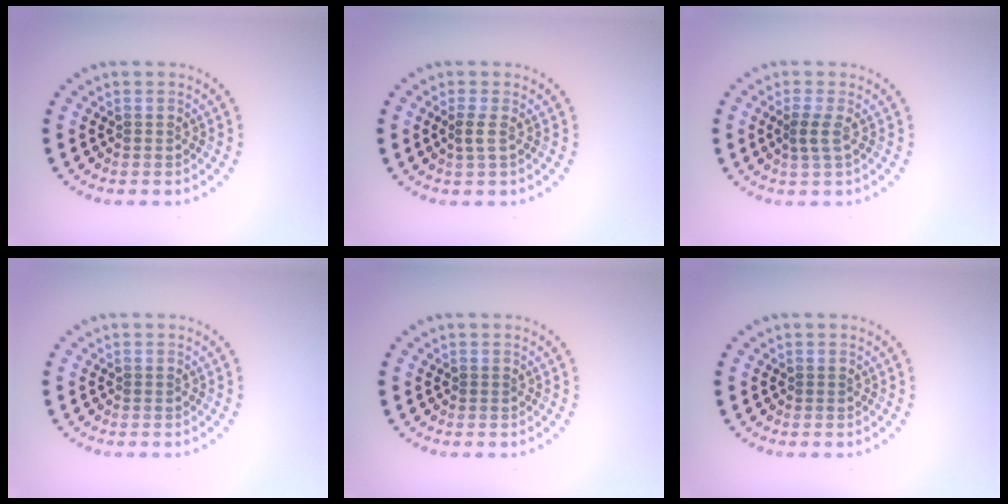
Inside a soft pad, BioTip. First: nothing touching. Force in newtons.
{"total": 0.9, "press": 0.8, "slide": 0.4}
{"total": 1.6, "press": 1.3, "slide": 0.9}
{"total": 0.0}
{"total": 0.0}
{"total": 0.0}